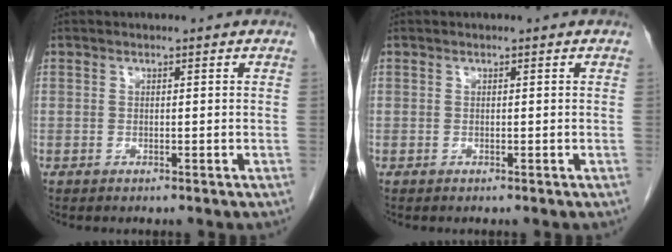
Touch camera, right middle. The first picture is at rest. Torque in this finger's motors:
{"motor_torque": [-0.12, -0.01, 0.01, -0.01]}